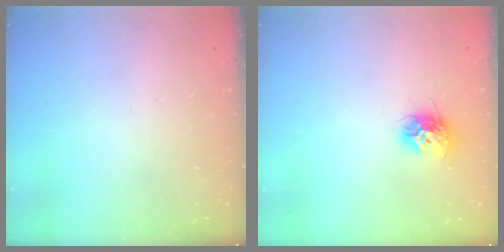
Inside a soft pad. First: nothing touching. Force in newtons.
{"total": 9.8, "press": 9.8, "slide": 0.3}